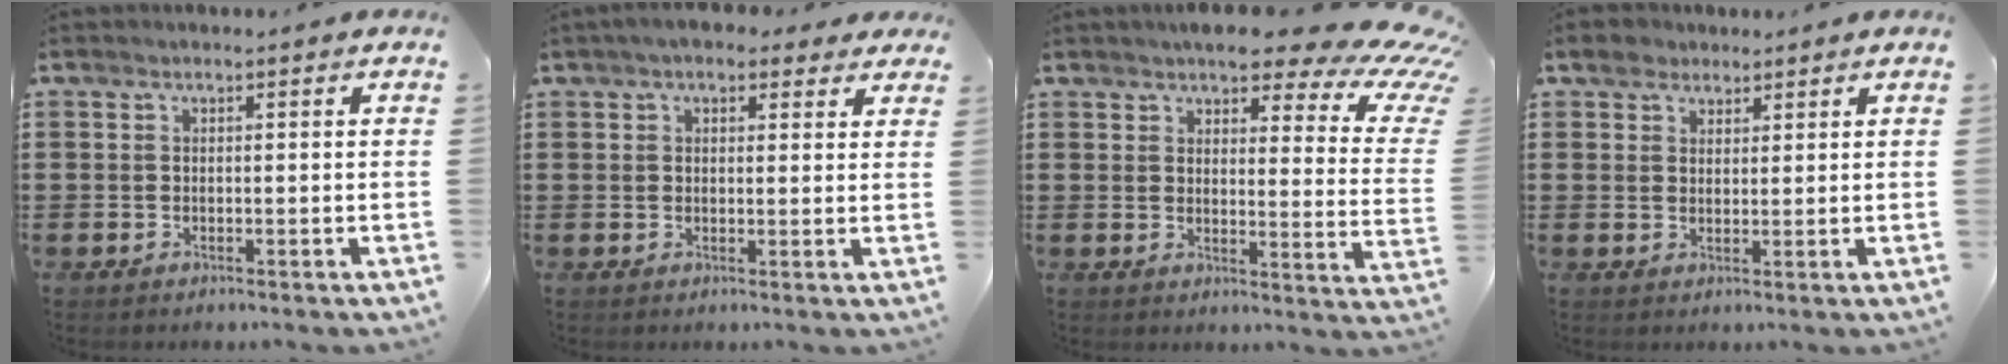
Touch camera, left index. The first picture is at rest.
{"total": 3.8, "force": [2.9, 1.6, 1.9], "torque": [-0.047, 0.005, 0.053]}
{"total": 8.4, "force": [6.6, 2.4, 4.6], "torque": [-0.085, -0.038, 0.113]}
{"total": 3.0, "force": [2.3, 1.9, 0.3], "torque": [-0.010, 0.009, 0.041]}